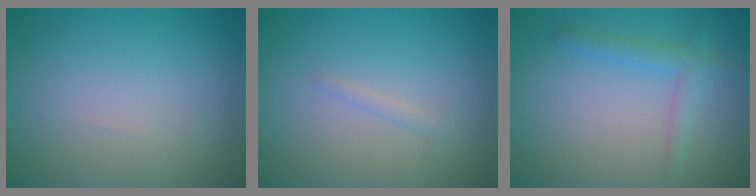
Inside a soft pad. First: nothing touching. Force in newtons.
{"total": 0.7, "press": 0.7, "slide": 0.1}
{"total": 2.2, "press": 2.2, "slide": 0.0}